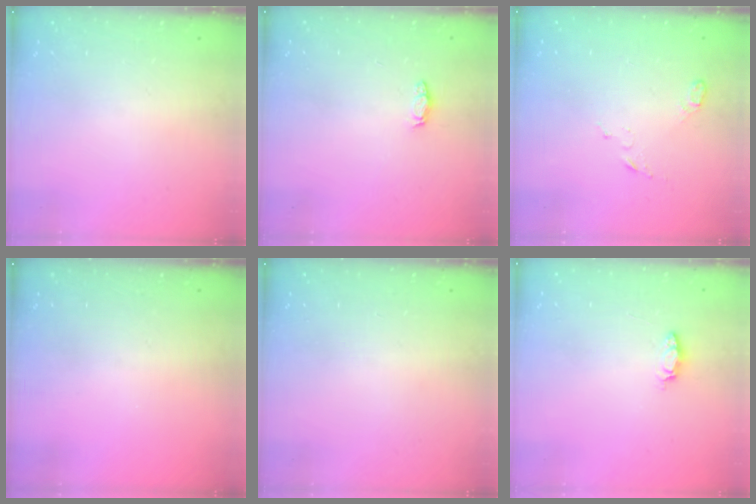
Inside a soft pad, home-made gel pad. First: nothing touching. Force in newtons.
{"total": 3.0, "press": 2.9, "slide": 0.4}
{"total": 4.7, "press": 4.6, "slide": 0.9}
{"total": 0.0}
{"total": 0.0}
{"total": 3.7, "press": 3.7, "slide": 0.4}